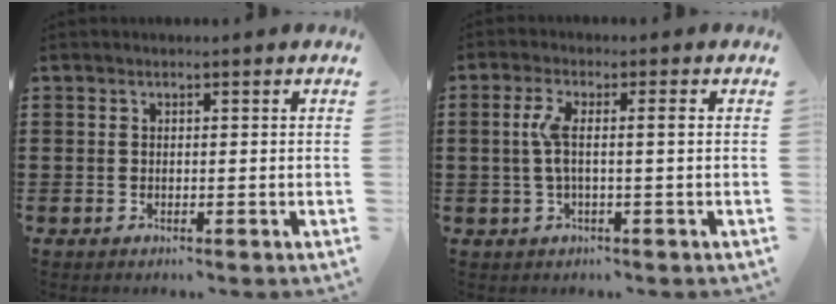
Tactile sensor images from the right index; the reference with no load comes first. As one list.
[{"total": 4.0, "force": [0.1, 0.4, 3.9], "torque": [-0.088, -0.006, -0.008]}]